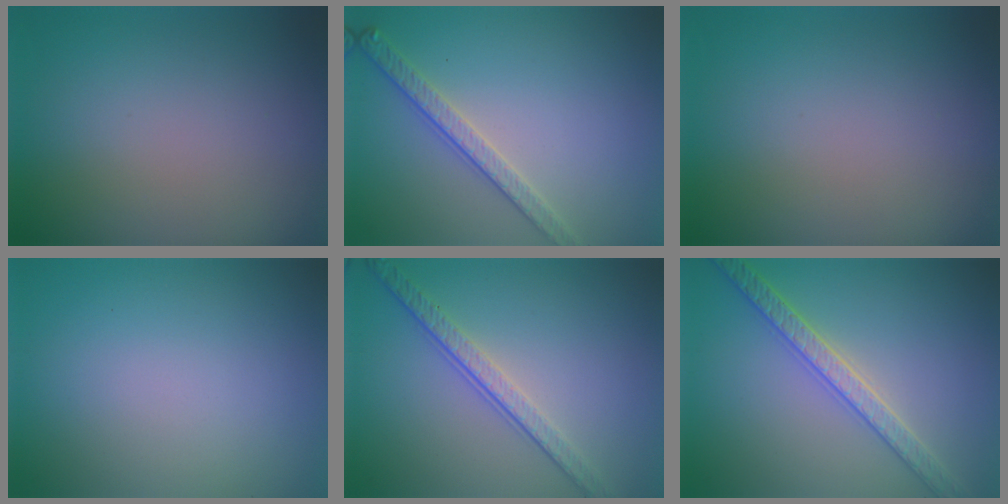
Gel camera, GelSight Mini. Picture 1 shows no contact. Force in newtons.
{"total": 2.8, "press": 2.6, "slide": 1.0}
{"total": 0.0}
{"total": 0.0}
{"total": 3.8, "press": 2.8, "slide": 2.7}
{"total": 3.4, "press": 3.4, "slide": 0.6}